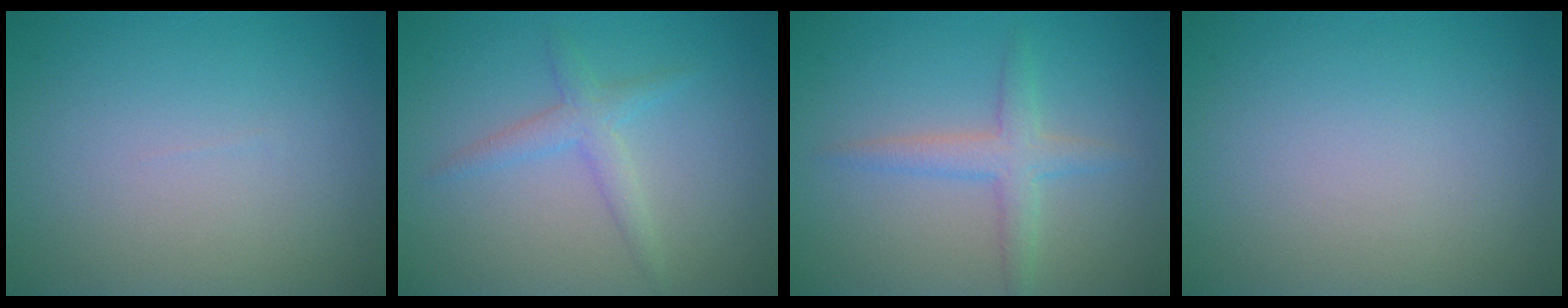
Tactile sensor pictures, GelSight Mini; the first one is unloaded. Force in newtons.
{"total": 2.1, "press": 2.1, "slide": 0.3}
{"total": 2.7, "press": 2.7, "slide": 0.1}
{"total": 0.0}